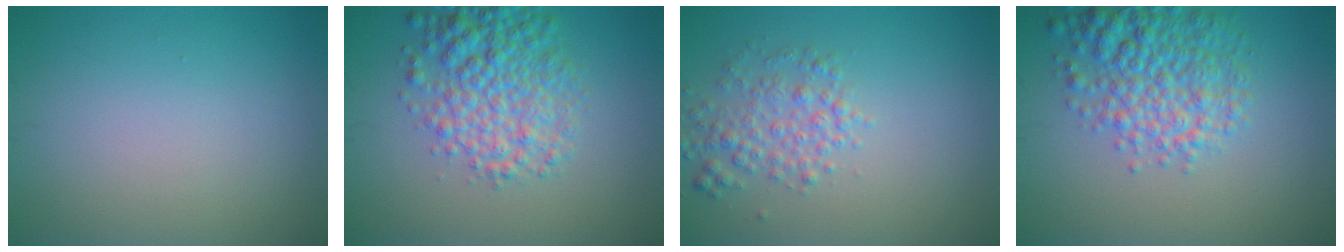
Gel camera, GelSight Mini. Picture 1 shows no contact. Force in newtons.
{"total": 5.9, "press": 5.9, "slide": 0.2}
{"total": 2.9, "press": 2.9, "slide": 0.1}
{"total": 5.8, "press": 5.8, "slide": 0.3}